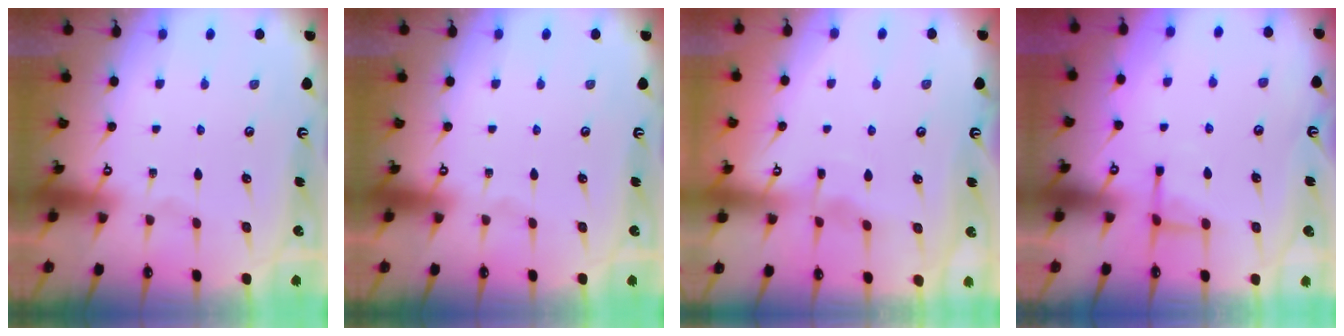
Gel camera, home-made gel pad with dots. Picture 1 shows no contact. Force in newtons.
{"total": 0.0}
{"total": 3.4, "press": 3.4, "slide": 0.5}
{"total": 5.4, "press": 5.4, "slide": 0.6}